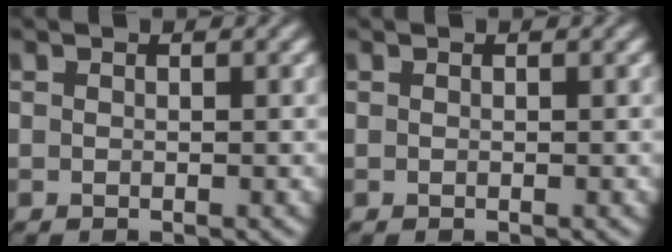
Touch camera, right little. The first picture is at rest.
{"total": 0.0}